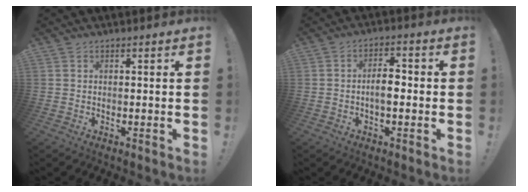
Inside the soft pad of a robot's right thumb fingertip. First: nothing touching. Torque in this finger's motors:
{"motor_torque": [-0.03, 0.21, 0.37, -0.34, 0.02]}